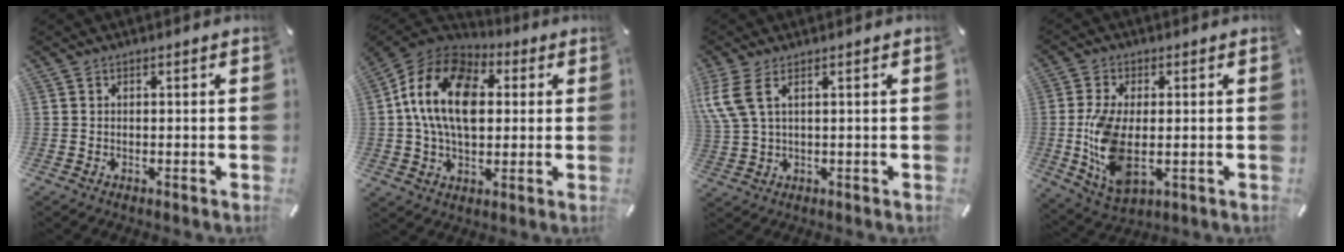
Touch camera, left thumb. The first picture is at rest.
{"total": 16.9, "force": [2.4, 12.2, 11.5], "torque": [-0.247, 0.012, 0.039]}
{"total": 5.9, "force": [2.5, 2.3, 4.8], "torque": [-0.120, -0.008, 0.044]}
{"total": 12.3, "force": [-0.8, 6.5, 10.4], "torque": [-0.240, -0.016, -0.011]}